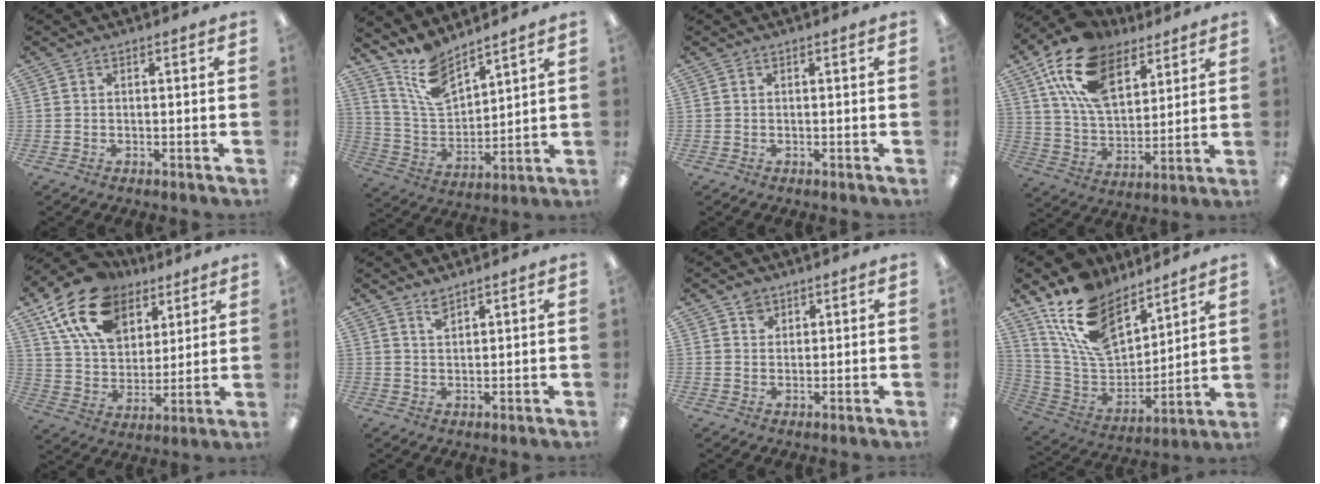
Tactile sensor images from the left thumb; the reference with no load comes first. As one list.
[{"total": 12.1, "force": [9.5, 4.5, 6.0], "torque": [-0.138, -0.043, 0.181]}, {"total": 0.0}, {"total": 18.6, "force": [10.9, 10.3, 10.9], "torque": [-0.217, -0.033, 0.200]}, {"total": 18.8, "force": [11.3, 11.8, 9.3], "torque": [-0.180, -0.040, 0.209]}, {"total": 2.5, "force": [2.2, 0.6, 1.0], "torque": [-0.014, -0.006, 0.040]}, {"total": 3.0, "force": [2.0, 2.2, 0.7], "torque": [-0.001, -0.007, 0.036]}, {"total": 18.3, "force": [12.6, 9.9, 8.9], "torque": [-0.185, -0.065, 0.238]}]